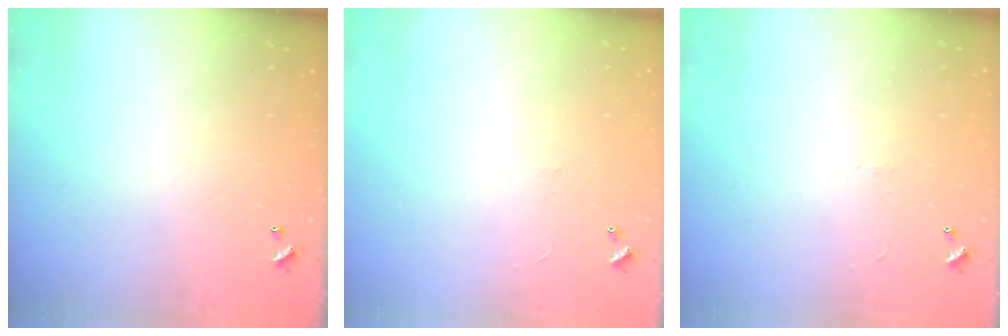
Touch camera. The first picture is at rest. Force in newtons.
{"total": 1.3, "press": 1.3, "slide": 0.4}
{"total": 0.7, "press": 0.3, "slide": 0.7}